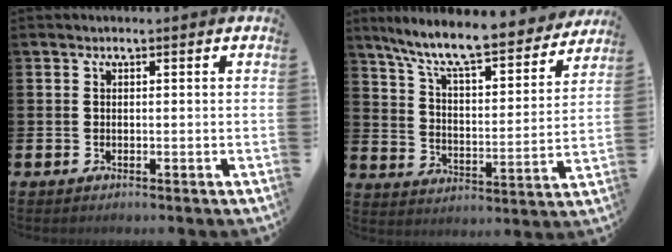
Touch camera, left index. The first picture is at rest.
{"total": 10.5, "force": [9.3, 1.4, 4.7], "torque": [-0.123, -0.062, 0.157]}